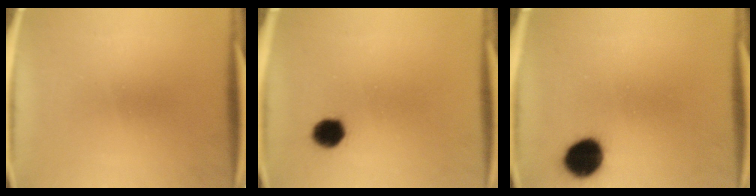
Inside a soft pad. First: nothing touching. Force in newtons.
{"total": 5.0}
{"total": 9.1}